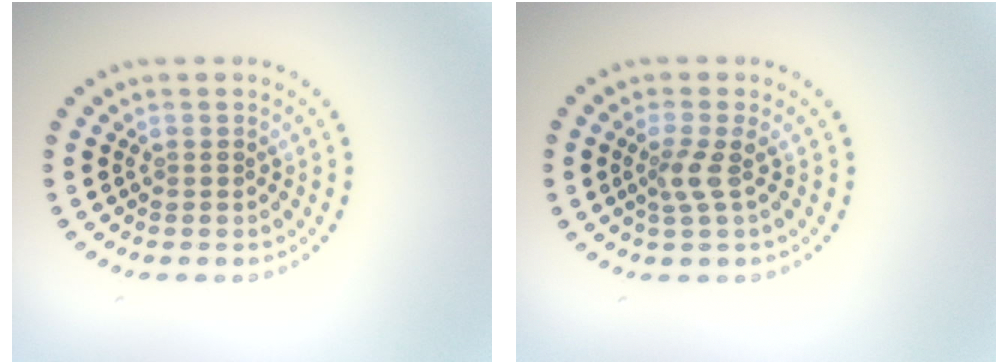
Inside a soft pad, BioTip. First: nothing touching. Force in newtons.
{"total": 2.0, "press": 1.4, "slide": 1.4}